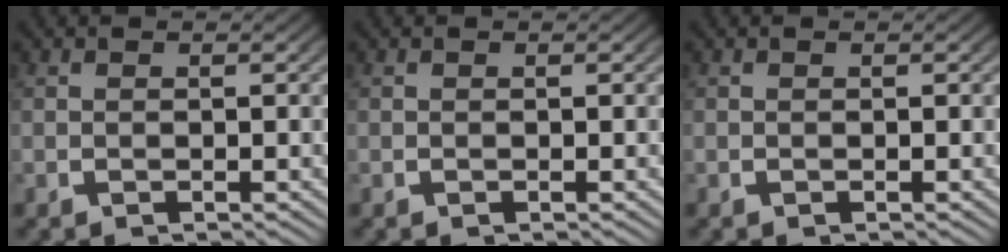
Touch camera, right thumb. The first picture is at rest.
{"total": 0.0}
{"total": 0.0}